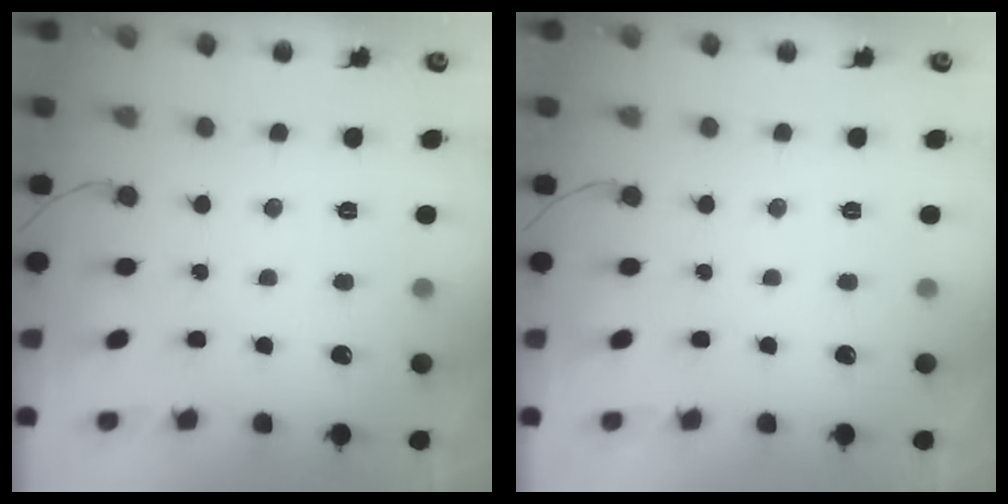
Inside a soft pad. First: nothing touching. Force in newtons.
{"total": 0.0}